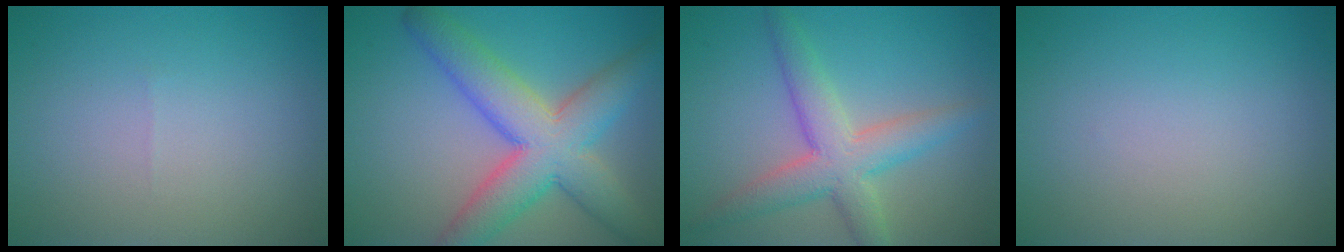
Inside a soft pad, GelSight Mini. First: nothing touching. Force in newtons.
{"total": 8.7, "press": 8.7, "slide": 0.5}
{"total": 5.2, "press": 5.2, "slide": 0.3}
{"total": 0.0}